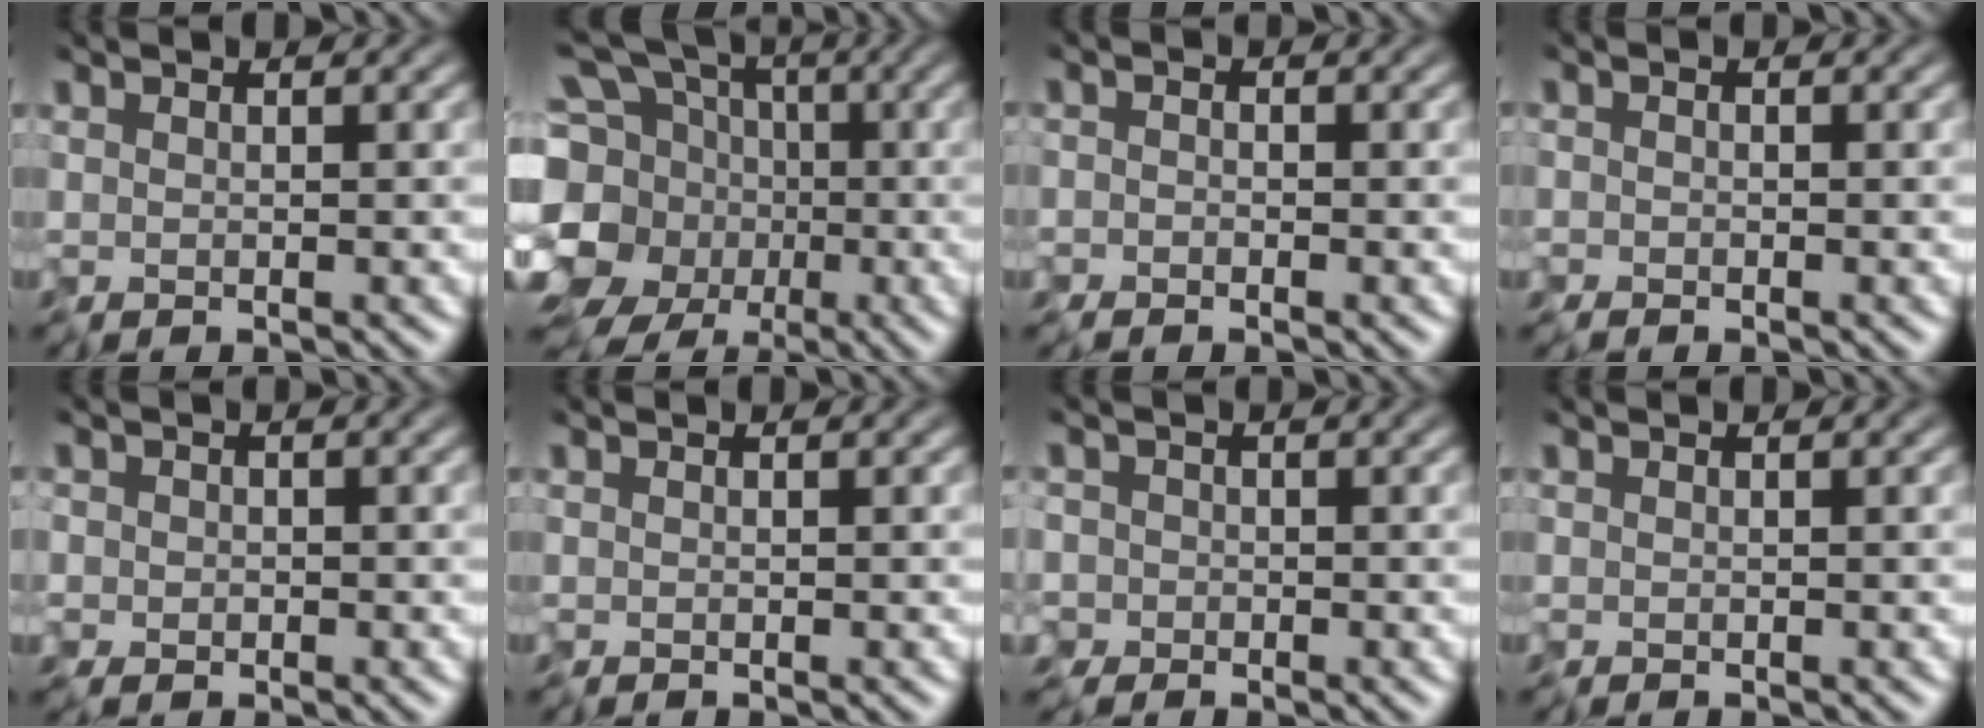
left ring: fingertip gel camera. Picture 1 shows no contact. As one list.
[{"total": 11.7, "force": [-2.5, 10.1, 5.3], "torque": [-0.128, -0.012, -0.051]}, {"total": 1.1, "force": [-1.0, 0.5, 0.1], "torque": [0.004, -0.003, -0.024]}, {"total": 0.8, "force": [-0.8, 0.3, 0.0], "torque": [0.003, -0.003, -0.017]}, {"total": 1.2, "force": [-0.6, 1.0, 0.1], "torque": [0.001, -0.006, -0.014]}, {"total": 0.0}, {"total": 1.8, "force": [-0.8, 1.6, -0.1], "torque": [0.007, -0.007, -0.016]}, {"total": 0.0}]